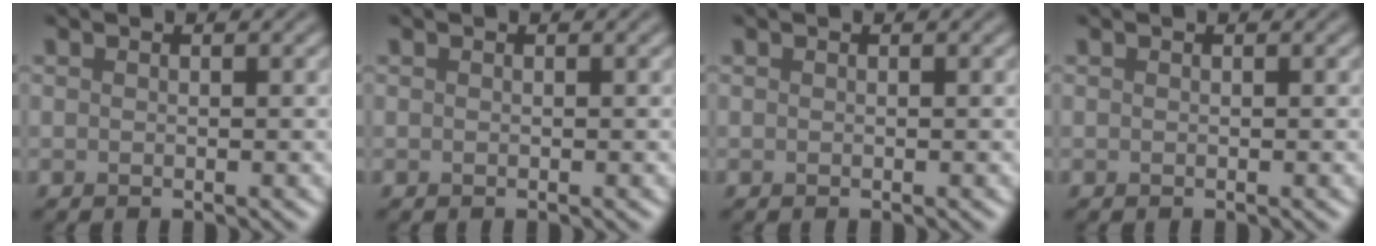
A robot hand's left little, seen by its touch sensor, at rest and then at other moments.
{"total": 0.0}
{"total": 0.0}
{"total": 0.0}